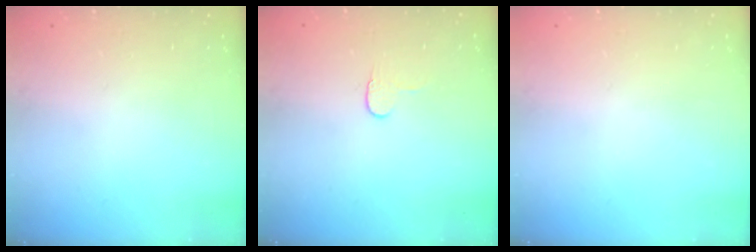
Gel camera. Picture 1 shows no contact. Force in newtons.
{"total": 5.0, "press": 4.9, "slide": 0.4}
{"total": 0.0}